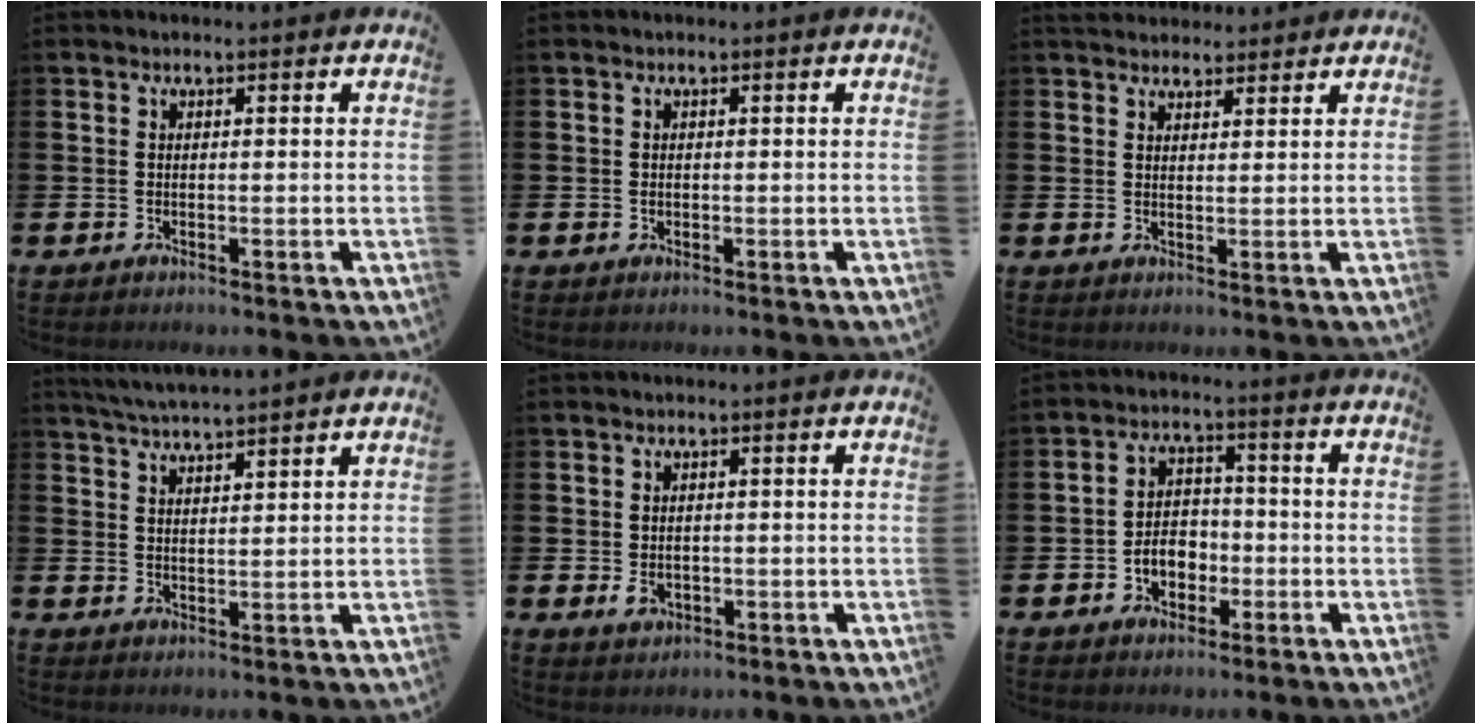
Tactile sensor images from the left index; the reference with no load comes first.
{"total": 0.5, "force": [0.0, 0.5, 0.2], "torque": [0.002, 0.001, -0.002]}
{"total": 3.2, "force": [3.1, 1.0, 0.0], "torque": [0.009, -0.016, 0.053]}
{"total": 4.0, "force": [3.9, -0.3, 0.6], "torque": [-0.031, -0.014, 0.072]}
{"total": 2.0, "force": [-0.3, 1.4, 1.5], "torque": [-0.021, 0.000, -0.007]}
{"total": 4.4, "force": [-1.6, 3.3, 2.5], "torque": [-0.027, -0.001, -0.039]}